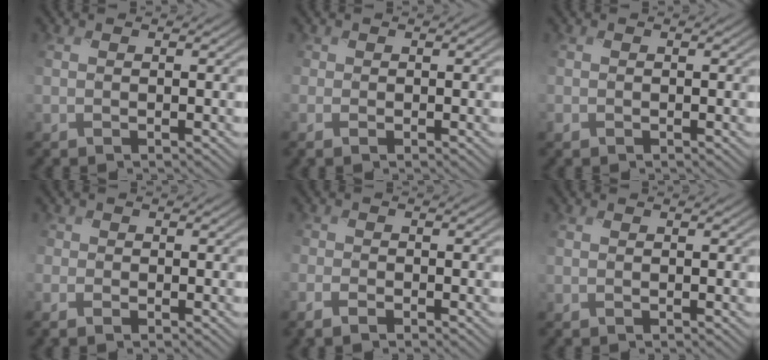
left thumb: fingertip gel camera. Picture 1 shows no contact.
{"total": 1.7, "force": [-0.6, 1.4, 0.7], "torque": [-0.017, -0.007, -0.015]}
{"total": 0.8, "force": [-0.4, 0.6, 0.0], "torque": [-0.002, -0.005, -0.011]}
{"total": 2.2, "force": [-1.2, 1.7, 0.9], "torque": [-0.024, -0.010, -0.030]}
{"total": 2.8, "force": [-2.0, 1.3, 1.5], "torque": [-0.033, -0.007, -0.044]}
{"total": 0.0}